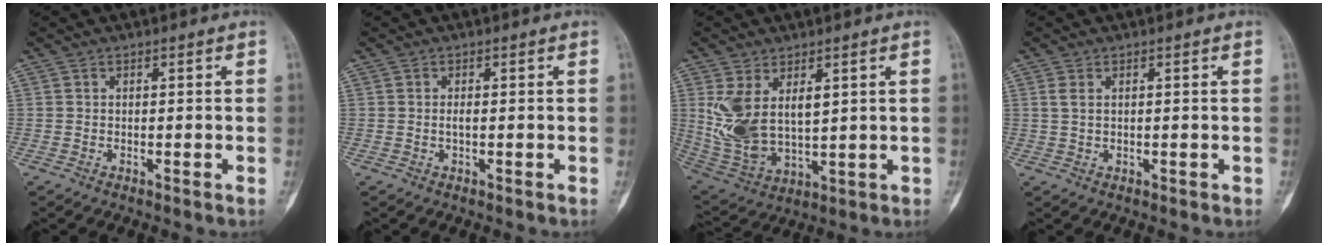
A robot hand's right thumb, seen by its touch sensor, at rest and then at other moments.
{"total": 0.9, "force": [-0.2, 0.4, 0.8], "torque": [-0.013, 0.000, -0.004]}
{"total": 12.4, "force": [3.1, 7.4, 9.4], "torque": [-0.171, -0.015, 0.082]}
{"total": 1.9, "force": [0.5, 1.3, 1.3], "torque": [-0.028, 0.002, 0.010]}